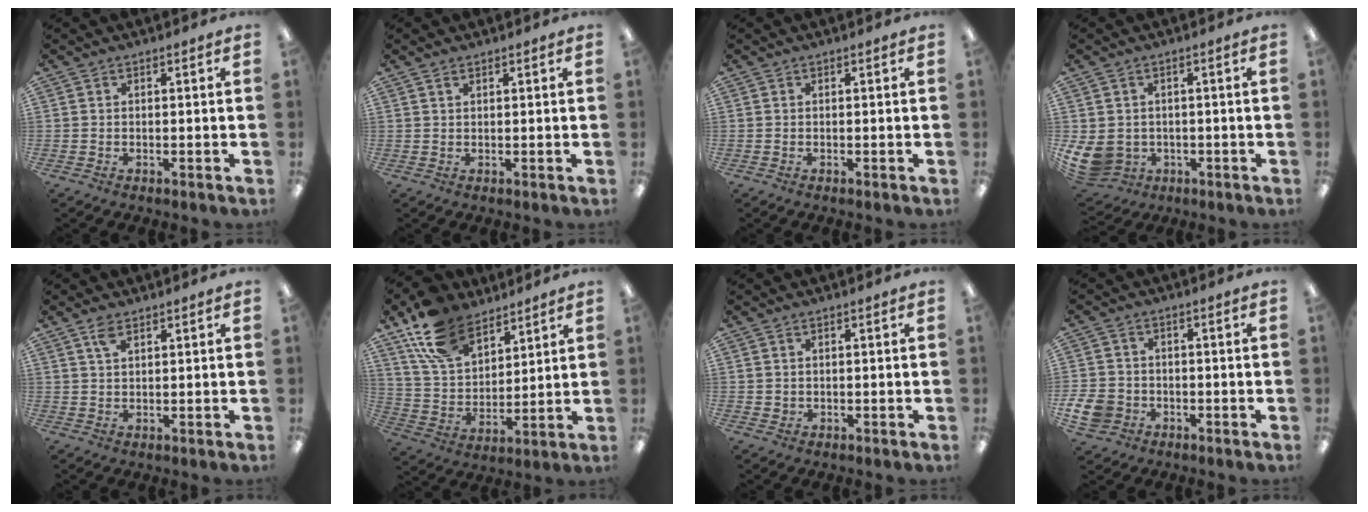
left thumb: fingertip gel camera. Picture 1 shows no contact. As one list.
[{"total": 1.2, "force": [0.9, 0.5, 0.6], "torque": [-0.005, -0.003, 0.015]}, {"total": 0.0}, {"total": 6.6, "force": [-0.9, 5.8, 3.1], "torque": [-0.099, 0.001, -0.014]}, {"total": 3.7, "force": [2.5, 1.5, 2.3], "torque": [-0.053, 0.002, 0.045]}, {"total": 15.9, "force": [10.8, 9.0, 7.5], "torque": [-0.157, -0.039, 0.209]}, {"total": 1.3, "force": [0.6, 1.0, 0.2], "torque": [-0.006, 0.004, 0.011]}, {"total": 6.6, "force": [-2.3, 5.5, 2.8], "torque": [-0.080, 0.014, -0.043]}]